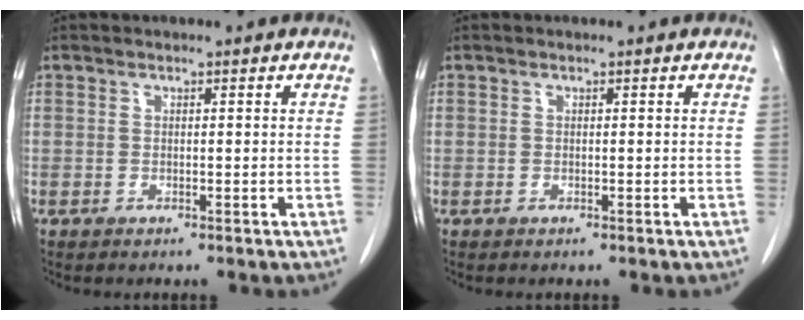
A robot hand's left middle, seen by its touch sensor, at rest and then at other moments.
{"total": 0.0}